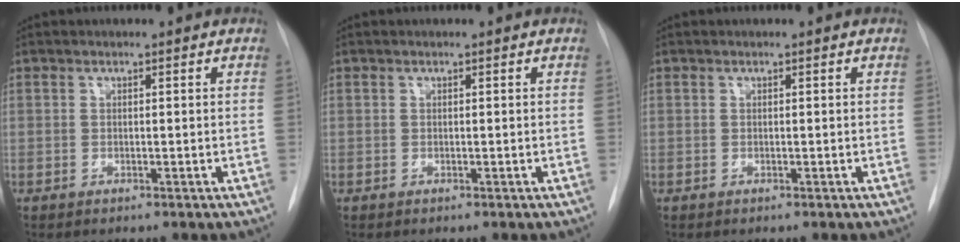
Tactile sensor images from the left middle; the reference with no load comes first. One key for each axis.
{"total": 0.0}
{"total": 0.0}